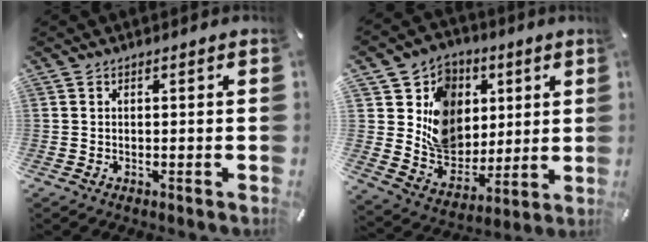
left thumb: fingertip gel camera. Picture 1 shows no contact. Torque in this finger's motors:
{"motor_torque": [2.47, 2.53, 1.29, -1.21, 0.39]}